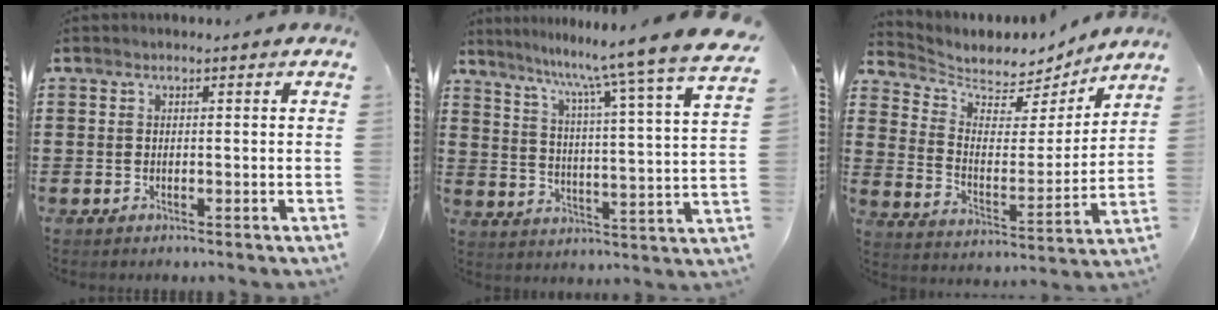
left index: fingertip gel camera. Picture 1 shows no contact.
{"total": 9.1, "force": [7.8, -2.1, 4.1], "torque": [-0.095, -0.072, 0.116]}
{"total": 5.0, "force": [4.4, 2.3, 0.3], "torque": [-0.042, -0.037, 0.074]}